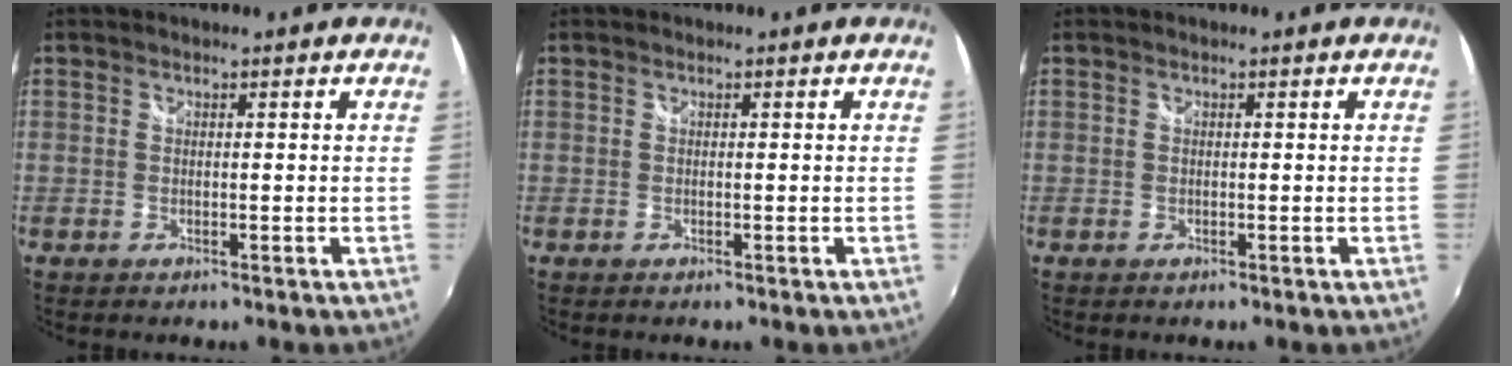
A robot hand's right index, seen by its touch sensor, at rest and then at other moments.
{"total": 0.0}
{"total": 0.0}